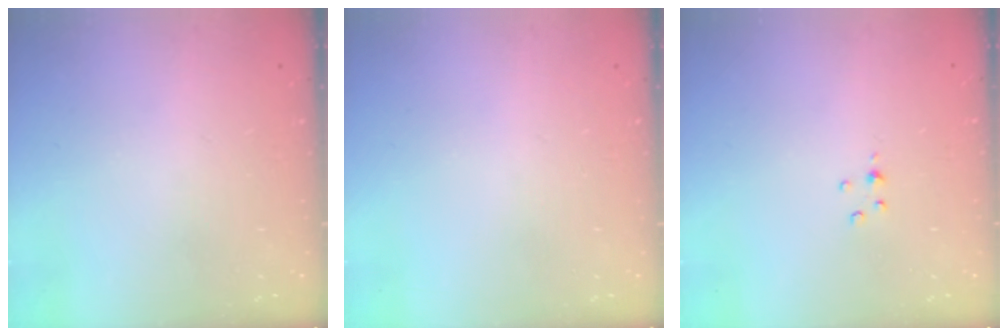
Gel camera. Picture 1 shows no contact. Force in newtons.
{"total": 0.0}
{"total": 2.5, "press": 2.5, "slide": 0.3}